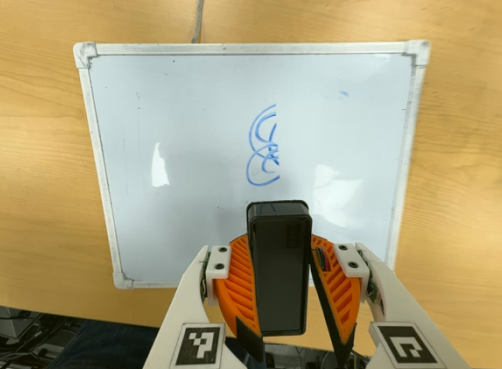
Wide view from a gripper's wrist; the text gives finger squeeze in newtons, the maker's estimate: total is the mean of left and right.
{"total": 8.4, "left": 8.2, "right": 8.5}